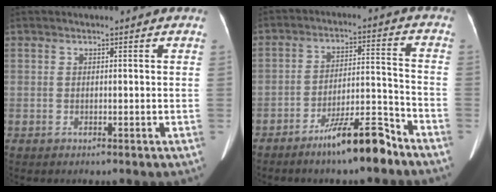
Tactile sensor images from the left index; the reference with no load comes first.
{"total": 9.5, "force": [-7.4, 0.9, 5.9], "torque": [-0.099, 0.003, -0.126]}